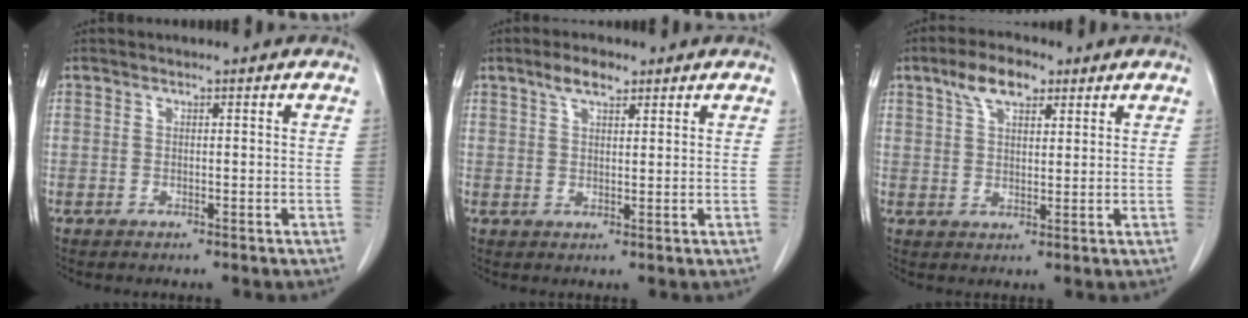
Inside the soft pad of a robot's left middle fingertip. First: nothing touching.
{"total": 3.8, "force": [2.6, 1.4, 2.4], "torque": [-0.049, 0.008, 0.047]}
{"total": 6.3, "force": [3.8, 2.7, 4.3], "torque": [-0.084, 0.017, 0.068]}